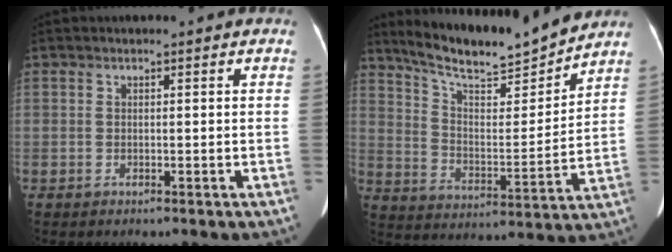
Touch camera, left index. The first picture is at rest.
{"total": 15.9, "force": [14.6, 1.0, 6.2], "torque": [-0.110, -0.009, 0.238]}